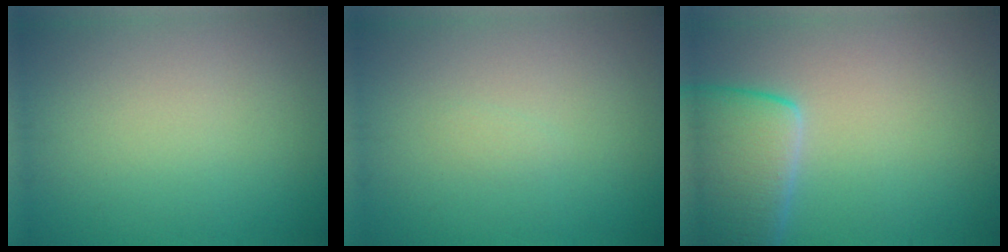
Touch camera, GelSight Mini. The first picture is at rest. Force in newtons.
{"total": 0.5, "press": 0.5, "slide": 0.1}
{"total": 6.6, "press": 6.6, "slide": 0.5}